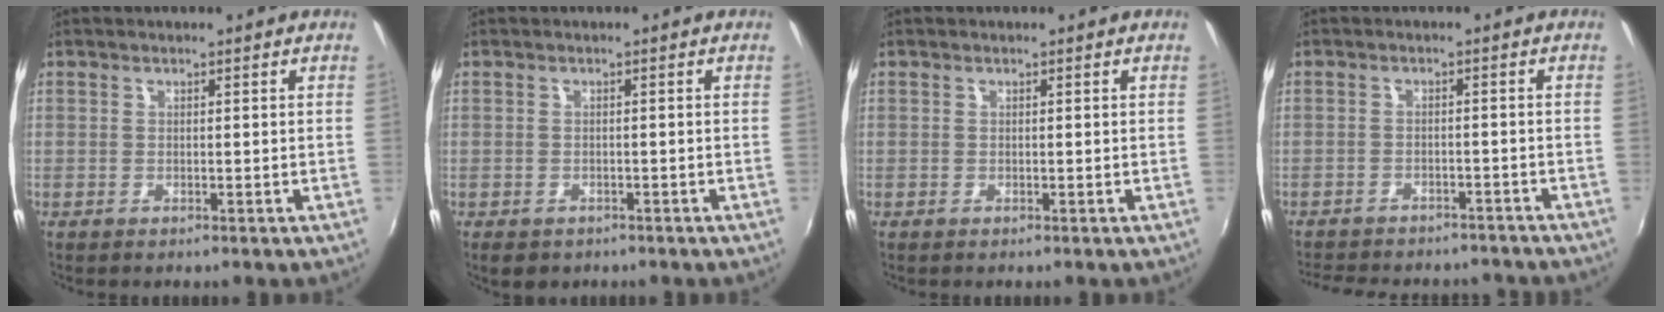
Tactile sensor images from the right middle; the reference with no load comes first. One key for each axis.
{"total": 2.9, "fx": -1.8, "fy": 2.0, "fz": 1.2, "tx": -0.027, "ty": -0.009, "tz": -0.022}
{"total": 0.0}
{"total": 13.9, "fx": -12.0, "fy": 4.8, "fz": 5.0, "tx": -0.115, "ty": -0.005, "tz": -0.157}